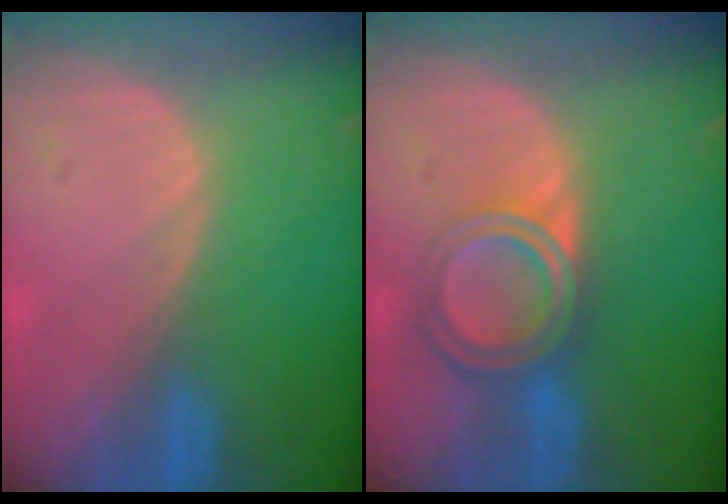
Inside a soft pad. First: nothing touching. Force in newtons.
{"total": 6.4, "press": 5.4, "slide": 3.4}